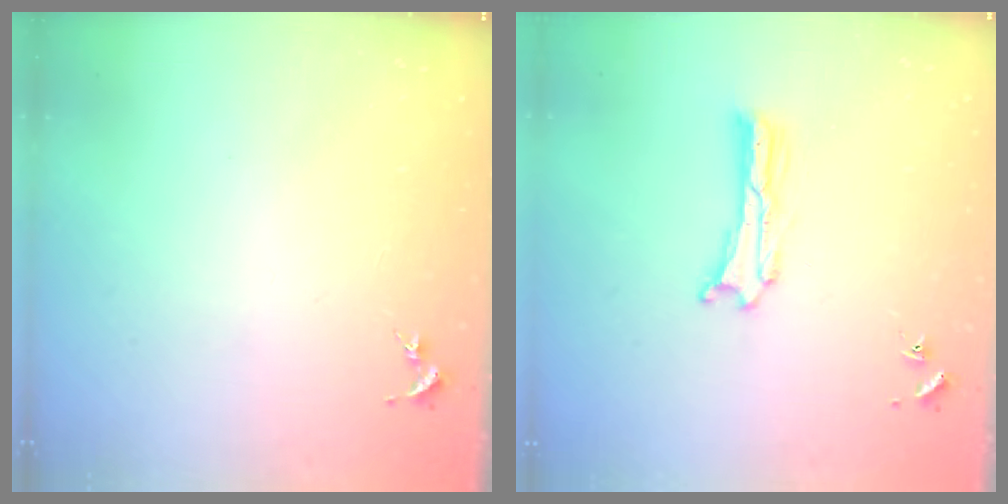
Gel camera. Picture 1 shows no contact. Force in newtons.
{"total": 0.9, "press": 0.9, "slide": 0.2}